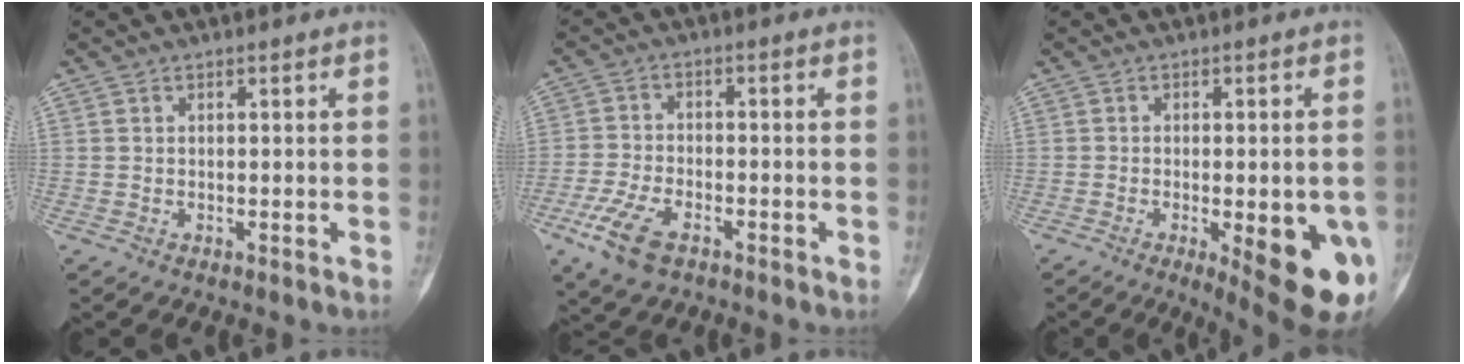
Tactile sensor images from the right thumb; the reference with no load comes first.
{"total": 8.7, "force": [-4.7, 4.5, 5.8], "torque": [-0.121, 0.008, -0.090]}
{"total": 15.5, "force": [-4.8, 5.2, 13.8], "torque": [-0.129, -0.001, -0.044]}